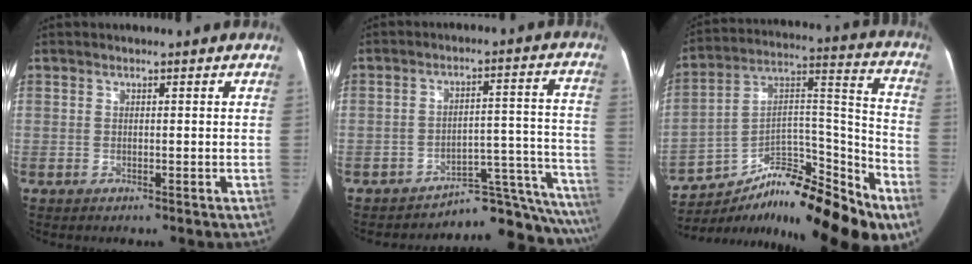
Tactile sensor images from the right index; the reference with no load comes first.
{"total": 14.4, "force": [-14.2, 2.1, 1.8], "torque": [0.018, 0.073, -0.183]}
{"total": 20.7, "force": [-14.4, 4.7, 14.1], "torque": [-0.191, 0.055, -0.222]}